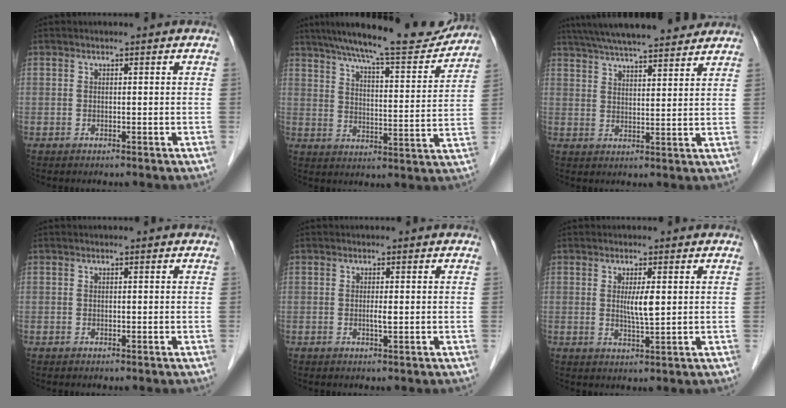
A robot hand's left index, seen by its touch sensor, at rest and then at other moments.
{"total": 18.1, "force": [16.3, 1.6, 7.6], "torque": [-0.120, -0.011, 0.229]}
{"total": 18.0, "force": [15.8, 2.4, 8.3], "torque": [-0.141, 0.040, 0.233]}
{"total": 0.0}
{"total": 1.1, "force": [0.0, 0.0, 1.1], "torque": [-0.024, -0.002, -0.001]}
{"total": 3.4, "force": [0.7, 0.2, 3.3], "torque": [-0.063, -0.006, 0.013]}